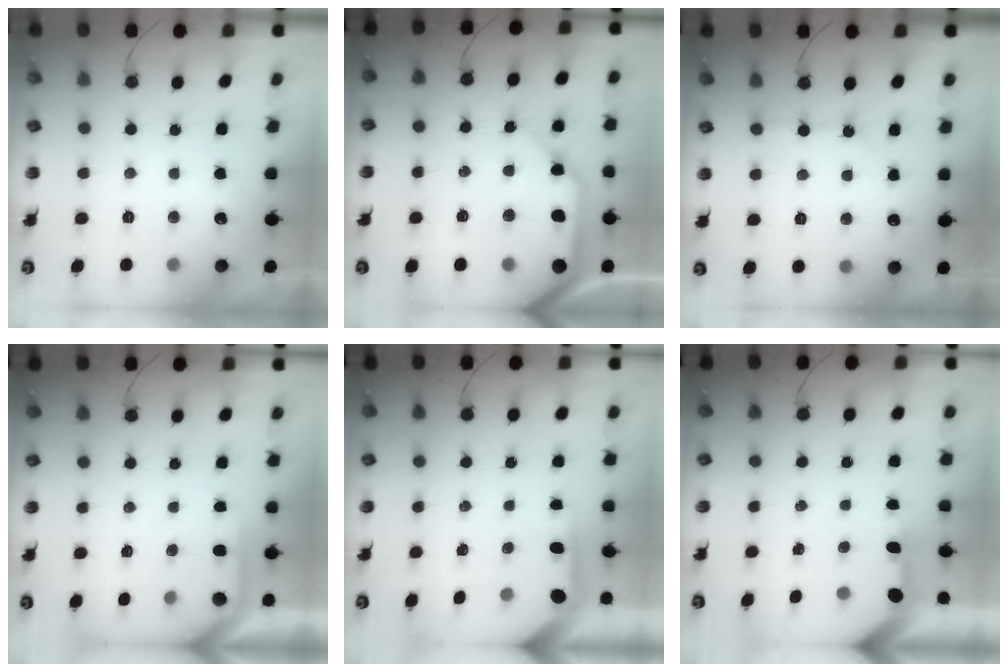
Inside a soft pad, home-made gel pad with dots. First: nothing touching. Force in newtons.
{"total": 16.2, "press": 16.0, "slide": 2.3}
{"total": 2.3, "press": 2.2, "slide": 0.4}
{"total": 1.7, "press": 1.7, "slide": 0.3}
{"total": 3.7, "press": 3.7, "slide": 0.4}
{"total": 3.0, "press": 3.0, "slide": 0.2}